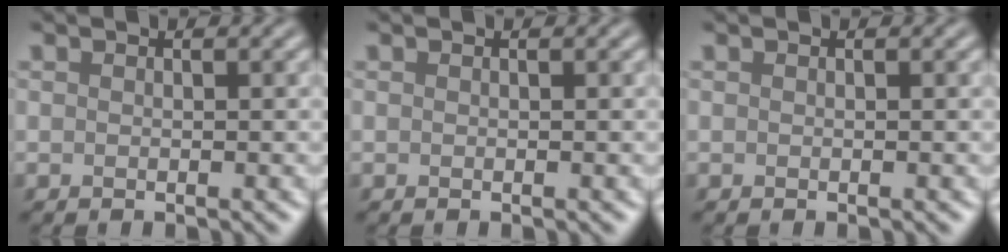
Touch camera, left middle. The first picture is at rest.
{"total": 0.0}
{"total": 0.0}